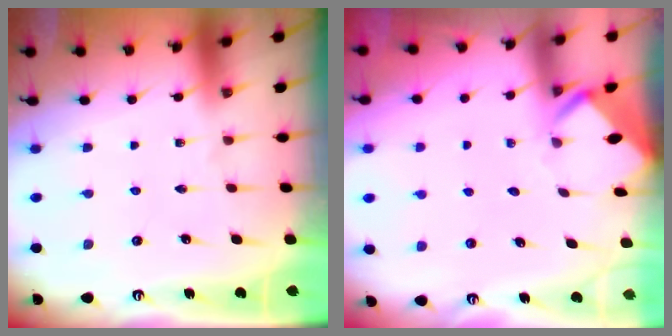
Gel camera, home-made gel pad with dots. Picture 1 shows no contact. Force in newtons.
{"total": 3.4, "press": 3.4, "slide": 0.3}